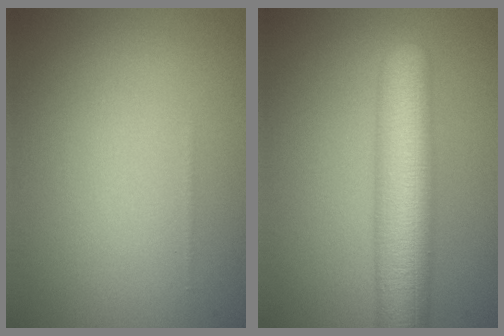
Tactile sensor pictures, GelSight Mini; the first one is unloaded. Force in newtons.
{"total": 9.0, "press": 9.0, "slide": 0.2}